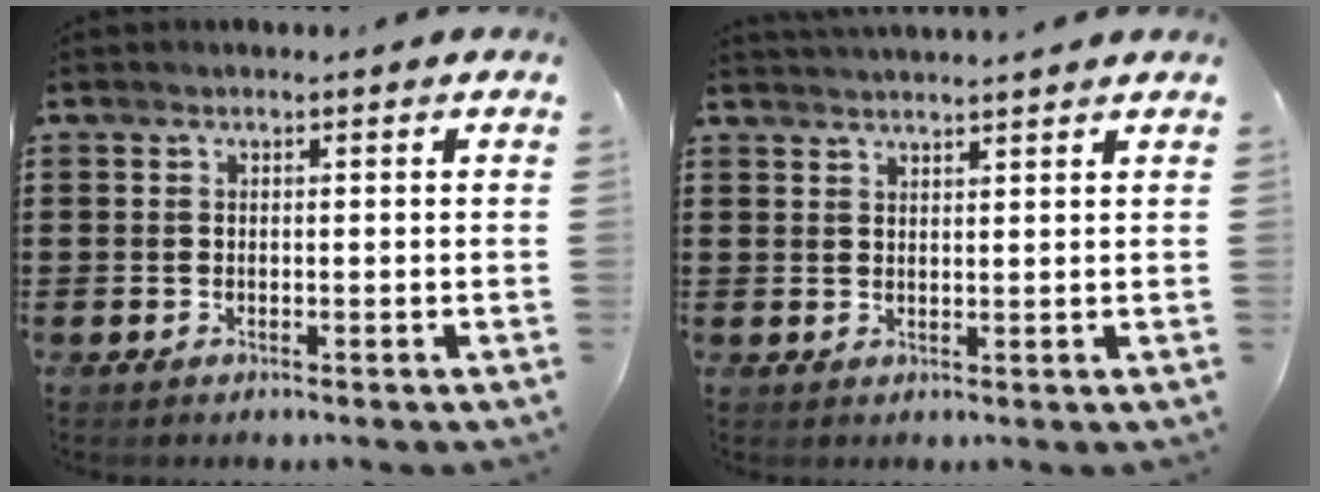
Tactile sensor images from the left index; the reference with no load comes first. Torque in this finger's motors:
{"motor_torque": [0.48, -1.64, -0.78, -0.08]}